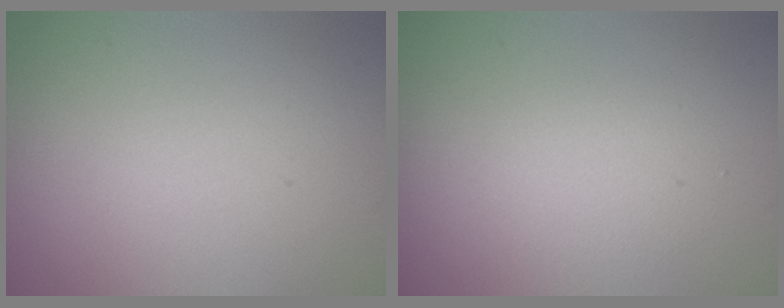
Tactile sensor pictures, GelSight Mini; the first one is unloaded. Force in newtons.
{"total": 2.2, "press": 2.1, "slide": 0.2}